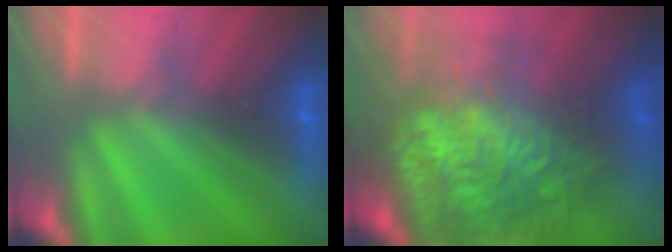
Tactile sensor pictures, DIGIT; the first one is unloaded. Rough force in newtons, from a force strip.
{"total": 7.3}